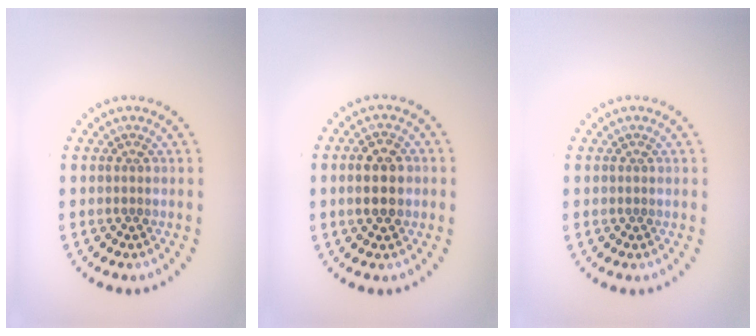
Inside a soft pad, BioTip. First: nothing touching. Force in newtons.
{"total": 3.2, "press": 3.2, "slide": 0.1}
{"total": 0.0}